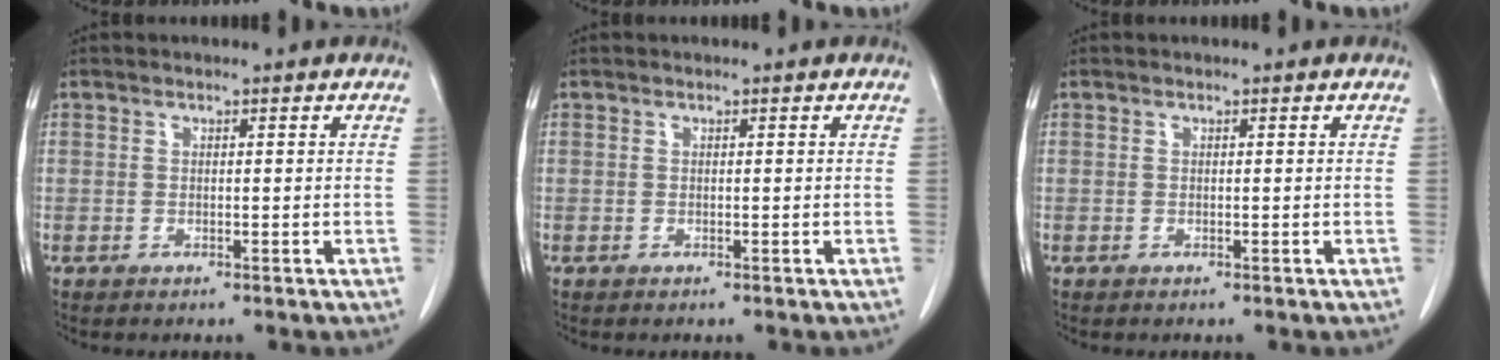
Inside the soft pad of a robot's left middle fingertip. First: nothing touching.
{"total": 0.0}
{"total": 0.0}